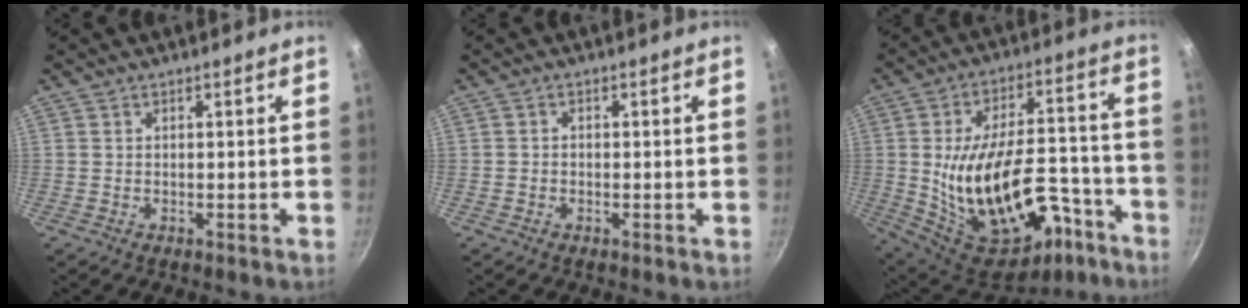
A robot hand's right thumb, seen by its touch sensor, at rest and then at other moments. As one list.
[{"total": 0.9, "force": [-0.3, 0.7, 0.4], "torque": [-0.009, 0.004, -0.007]}, {"total": 27.2, "force": [-9.3, 14.8, 20.9], "torque": [-0.300, 0.056, -0.113]}]